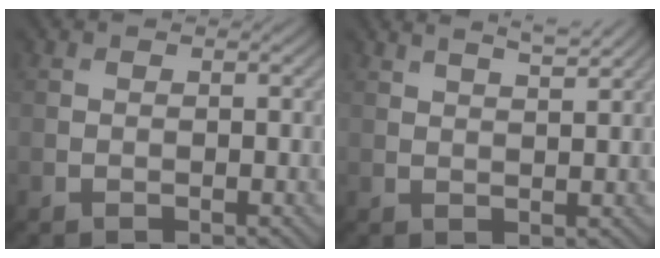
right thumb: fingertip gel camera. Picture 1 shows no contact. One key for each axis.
{"total": 3.3, "fx": 2.8, "fy": 0.4, "fz": 1.7, "tx": -0.023, "ty": 0.007, "tz": 0.042}